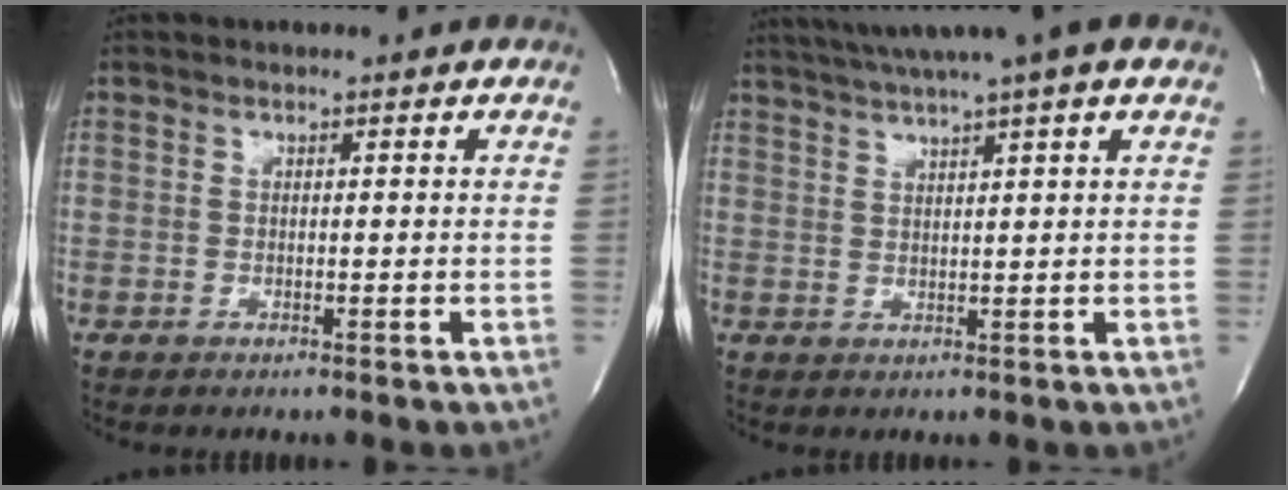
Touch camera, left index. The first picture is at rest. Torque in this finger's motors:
{"motor_torque": [0.42, -0.50, 0.76, 0.21]}